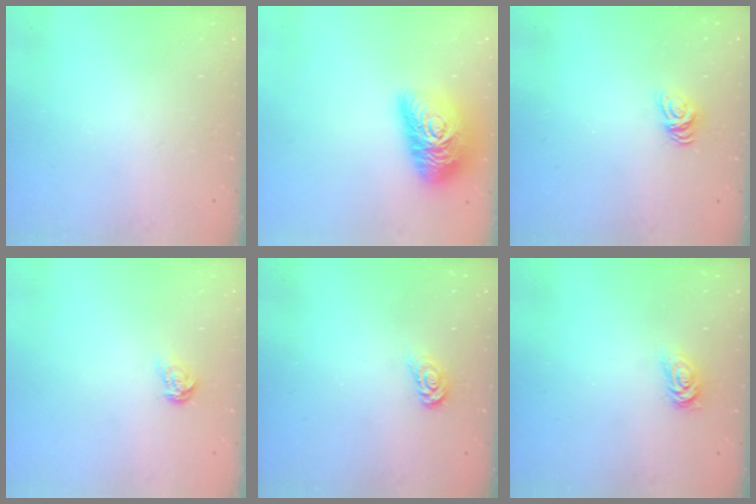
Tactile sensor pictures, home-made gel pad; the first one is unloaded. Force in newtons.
{"total": 18.8, "press": 18.8, "slide": 1.2}
{"total": 7.3, "press": 7.3, "slide": 0.4}
{"total": 5.0, "press": 5.0, "slide": 0.4}
{"total": 3.2, "press": 3.2, "slide": 0.1}
{"total": 2.7, "press": 2.7, "slide": 0.4}